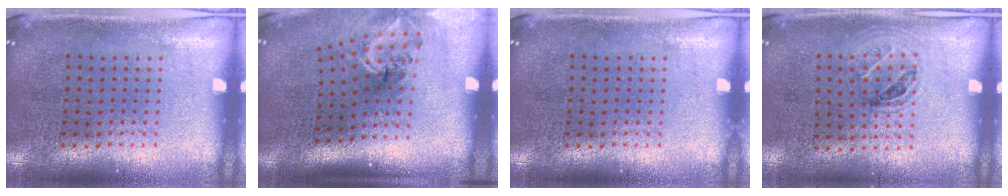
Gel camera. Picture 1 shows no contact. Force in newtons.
{"total": 1.9, "press": 1.3, "slide": 1.4}
{"total": 0.0}
{"total": 1.0, "press": 0.8, "slide": 0.6}